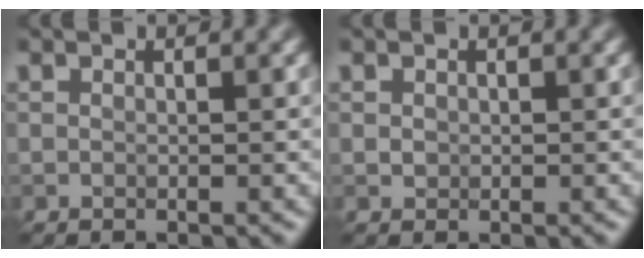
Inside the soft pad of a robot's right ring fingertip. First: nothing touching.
{"total": 0.5, "force": [0.0, 0.5, 0.1], "torque": [0.001, -0.002, 0.001]}